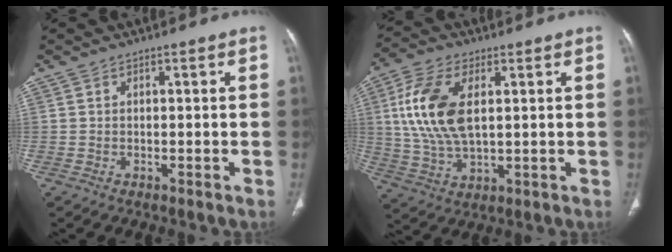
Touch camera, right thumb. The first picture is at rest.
{"total": 13.7, "force": [2.9, 7.3, 11.3], "torque": [-0.237, -0.003, 0.059]}